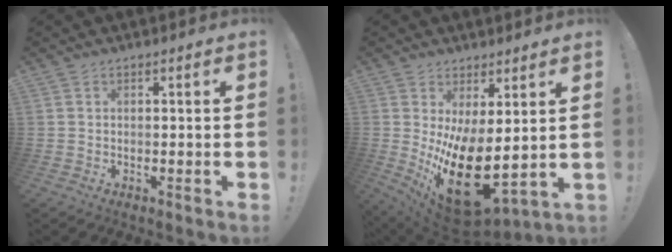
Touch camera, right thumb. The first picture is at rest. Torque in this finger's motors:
{"motor_torque": [0.39, 1.74, 2.76, -0.01, 0.89]}